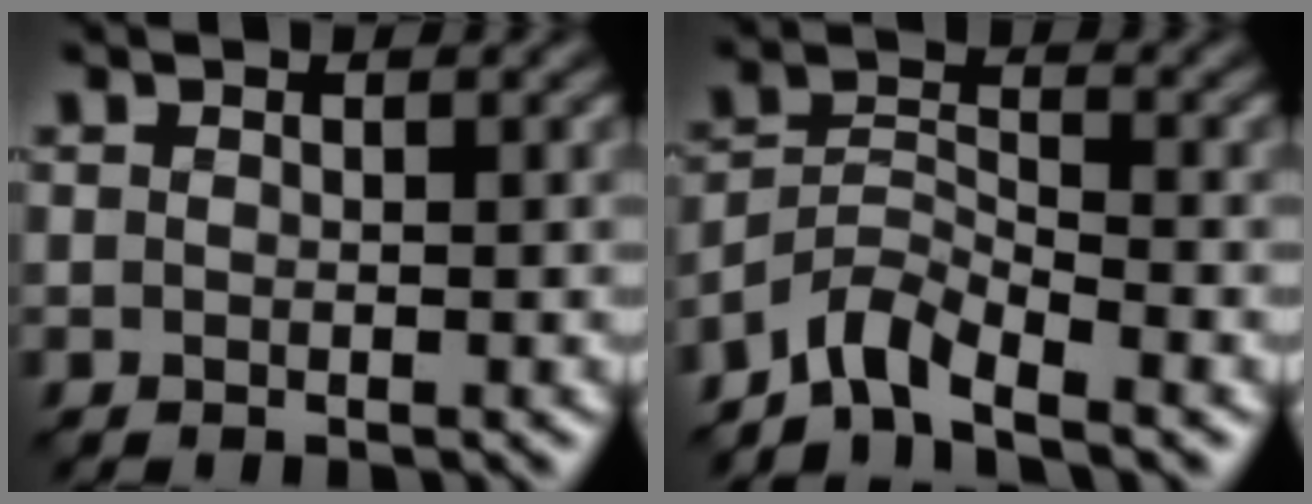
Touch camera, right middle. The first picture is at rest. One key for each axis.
{"total": 4.0, "fx": -3.5, "fy": 1.0, "fz": 1.7, "tx": -0.029, "ty": 0.005, "tz": -0.078}